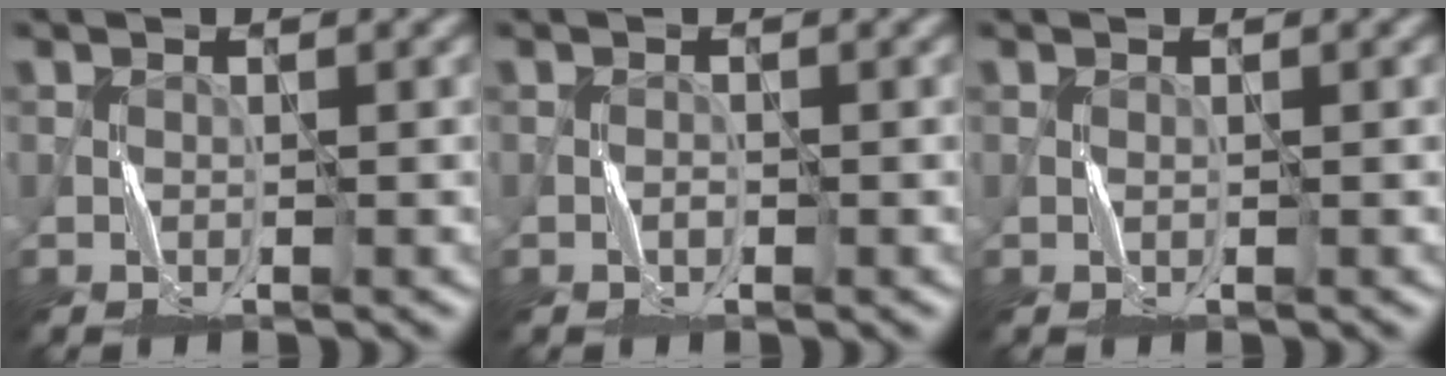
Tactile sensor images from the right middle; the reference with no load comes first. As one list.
[{"total": 0.6, "force": [-0.5, 0.2, 0.3], "torque": [-0.005, 0.002, -0.009]}, {"total": 0.0}]